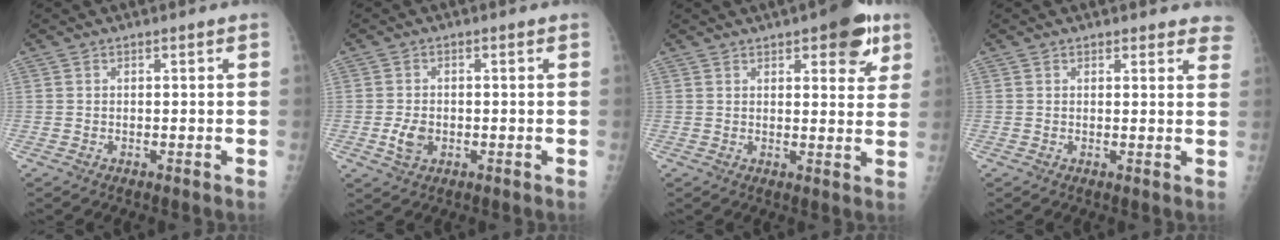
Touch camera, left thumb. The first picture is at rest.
{"total": 3.7, "force": [-0.8, 2.6, 2.5], "torque": [-0.043, 0.000, -0.013]}
{"total": 9.3, "force": [5.1, 3.6, 6.9], "torque": [-0.060, -0.017, 0.060]}
{"total": 5.1, "force": [4.6, 1.8, 1.1], "torque": [0.029, -0.018, 0.033]}